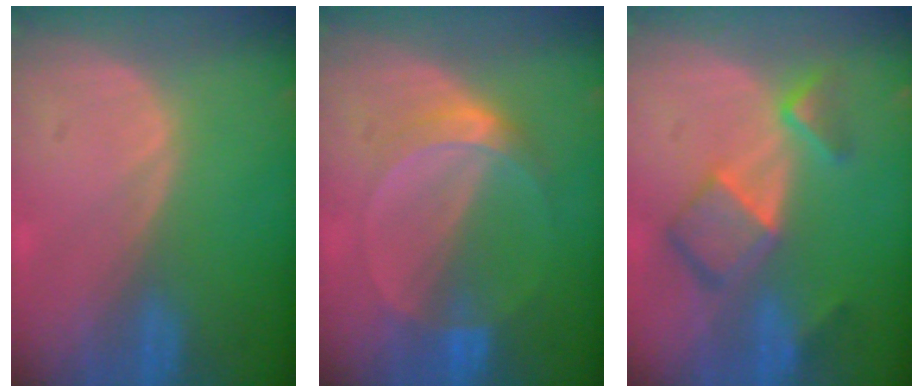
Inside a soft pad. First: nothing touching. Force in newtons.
{"total": 5.0, "press": 4.6, "slide": 2.0}
{"total": 7.4, "press": 6.4, "slide": 3.8}